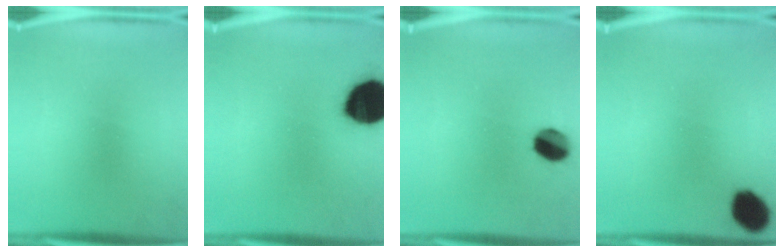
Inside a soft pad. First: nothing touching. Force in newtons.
{"total": 18.2}
{"total": 7.5}
{"total": 8.6}